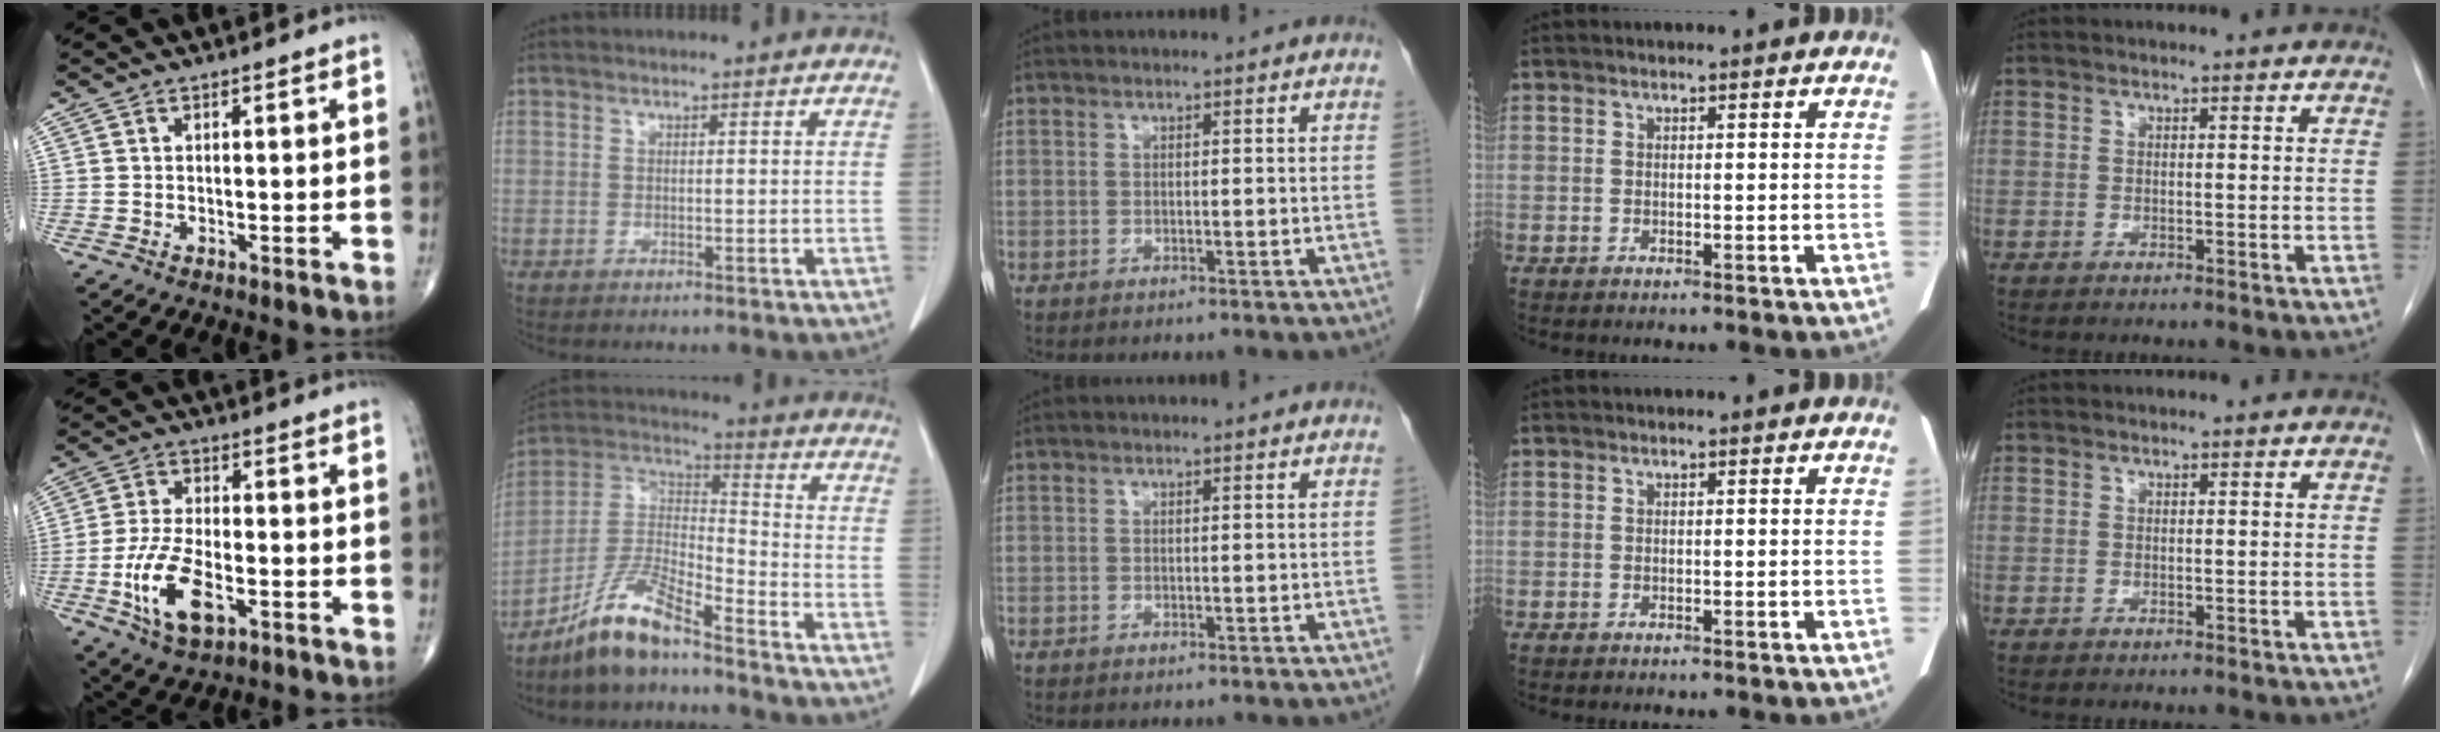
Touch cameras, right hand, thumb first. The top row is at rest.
{"thumb": {"total": 11.3, "force": [-4.0, 5.4, 9.0], "torque": [-0.178, 0.011, -0.072]}, "index": {"total": 10.2, "force": [-8.1, 1.8, 6.0], "torque": [-0.129, 0.008, -0.156]}}